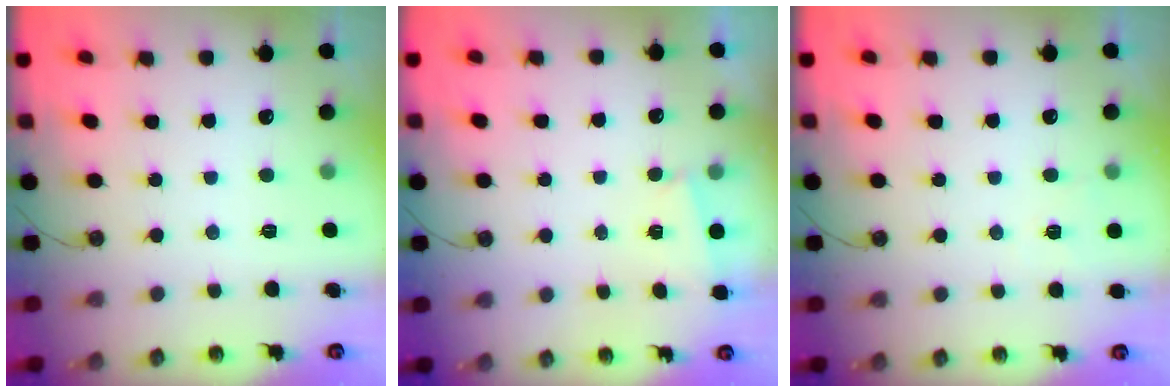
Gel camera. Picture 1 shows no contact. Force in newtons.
{"total": 1.0, "press": 1.0, "slide": 0.3}
{"total": 4.3, "press": 4.3, "slide": 0.3}